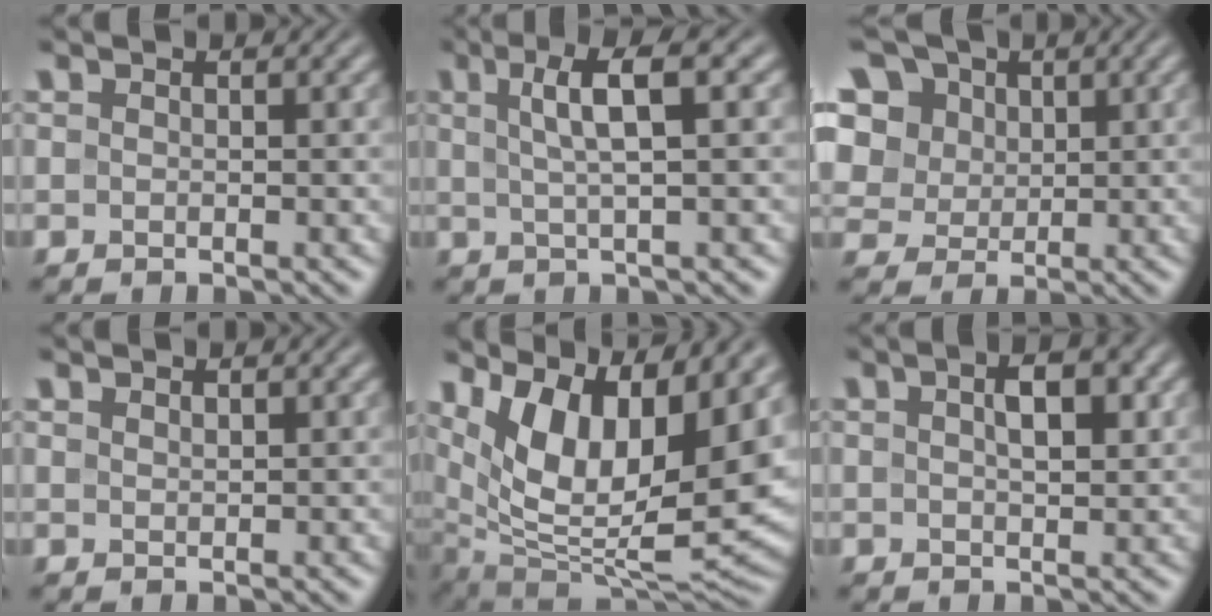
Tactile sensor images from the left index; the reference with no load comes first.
{"total": 4.9, "force": [1.4, 1.0, 4.5], "torque": [-0.077, 0.009, 0.022]}
{"total": 11.6, "force": [5.4, 8.7, 5.5], "torque": [-0.138, 0.034, 0.085]}
{"total": 0.6, "force": [0.6, 0.1, 0.1], "torque": [-0.004, -0.001, 0.013]}
{"total": 14.2, "force": [5.7, 6.7, 11.2], "torque": [-0.183, 0.001, 0.102]}
{"total": 3.5, "force": [1.0, 1.4, 3.0], "torque": [-0.052, 0.008, 0.016]}